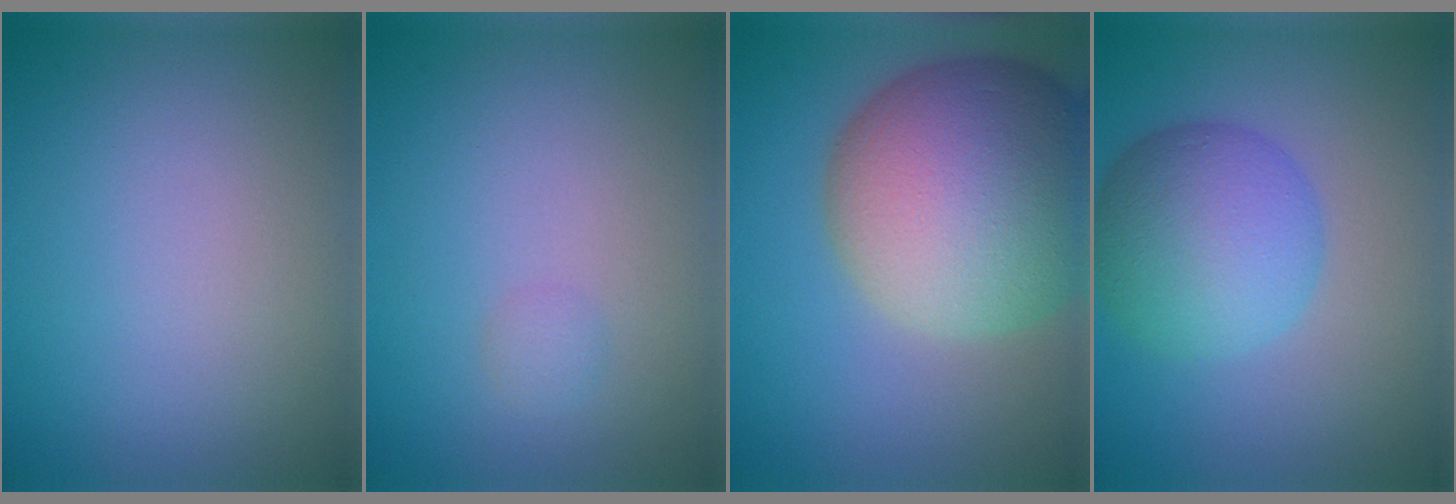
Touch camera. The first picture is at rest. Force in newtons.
{"total": 0.8, "press": 0.8, "slide": 0.1}
{"total": 15.5, "press": 15.5, "slide": 1.0}
{"total": 7.1, "press": 7.1, "slide": 0.2}